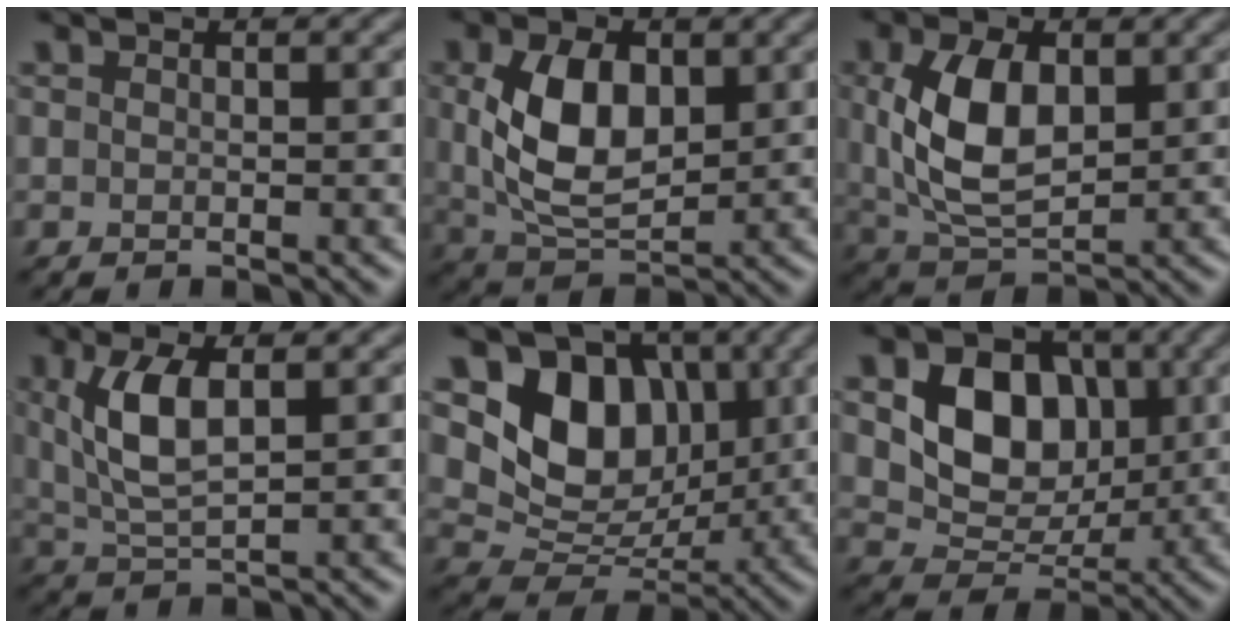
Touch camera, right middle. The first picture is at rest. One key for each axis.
{"total": 6.6, "fx": 1.2, "fy": 3.8, "fz": 5.2, "tx": -0.110, "ty": 0.001, "tz": 0.027}
{"total": 6.6, "fx": 1.1, "fy": 3.8, "fz": 5.3, "tx": -0.118, "ty": 0.001, "tz": 0.027}
{"total": 4.7, "fx": 1.2, "fy": 1.8, "fz": 4.2, "tx": -0.098, "ty": -0.001, "tz": 0.029}
{"total": 7.6, "fx": 2.5, "fy": 6.0, "fz": 4.0, "tx": -0.065, "ty": -0.014, "tz": 0.039}
{"total": 7.2, "fx": 1.3, "fy": 5.6, "fz": 4.3, "tx": -0.078, "ty": -0.002, "tz": 0.021}